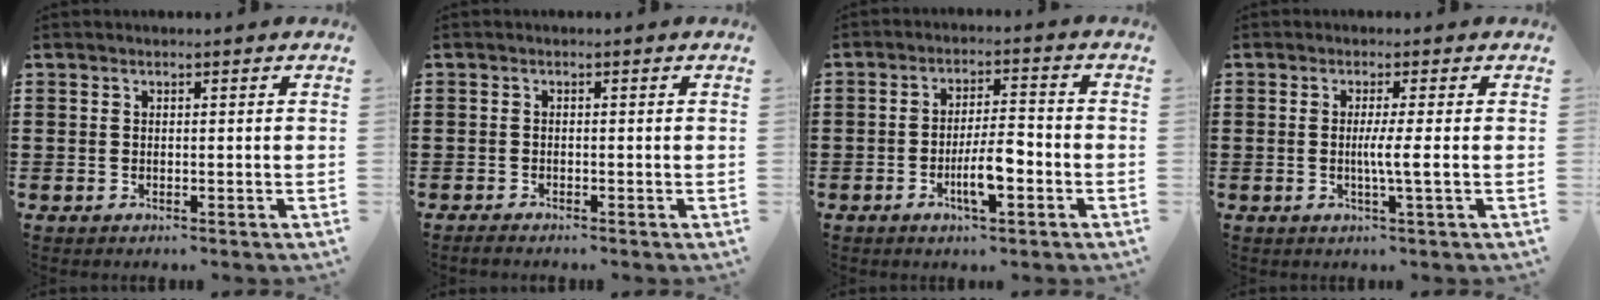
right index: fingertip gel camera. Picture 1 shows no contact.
{"total": 0.6, "force": [-0.6, 0.0, 0.1], "torque": [-0.003, -0.002, -0.013]}
{"total": 6.5, "force": [-2.5, 1.7, 5.8], "torque": [-0.117, -0.004, -0.049]}
{"total": 3.6, "force": [-0.4, -0.5, 3.6], "torque": [-0.064, -0.011, -0.011]}